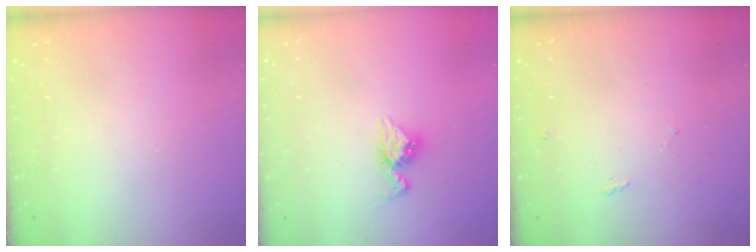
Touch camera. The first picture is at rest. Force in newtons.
{"total": 11.1, "press": 11.0, "slide": 0.9}
{"total": 4.7, "press": 4.7, "slide": 0.6}